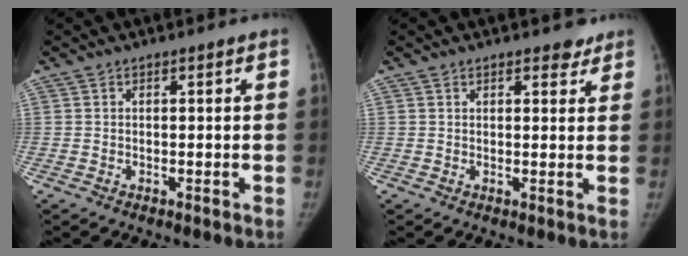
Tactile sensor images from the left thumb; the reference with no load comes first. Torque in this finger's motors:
{"motor_torque": [0.30, -0.14, -0.13, -0.53, 0.08]}